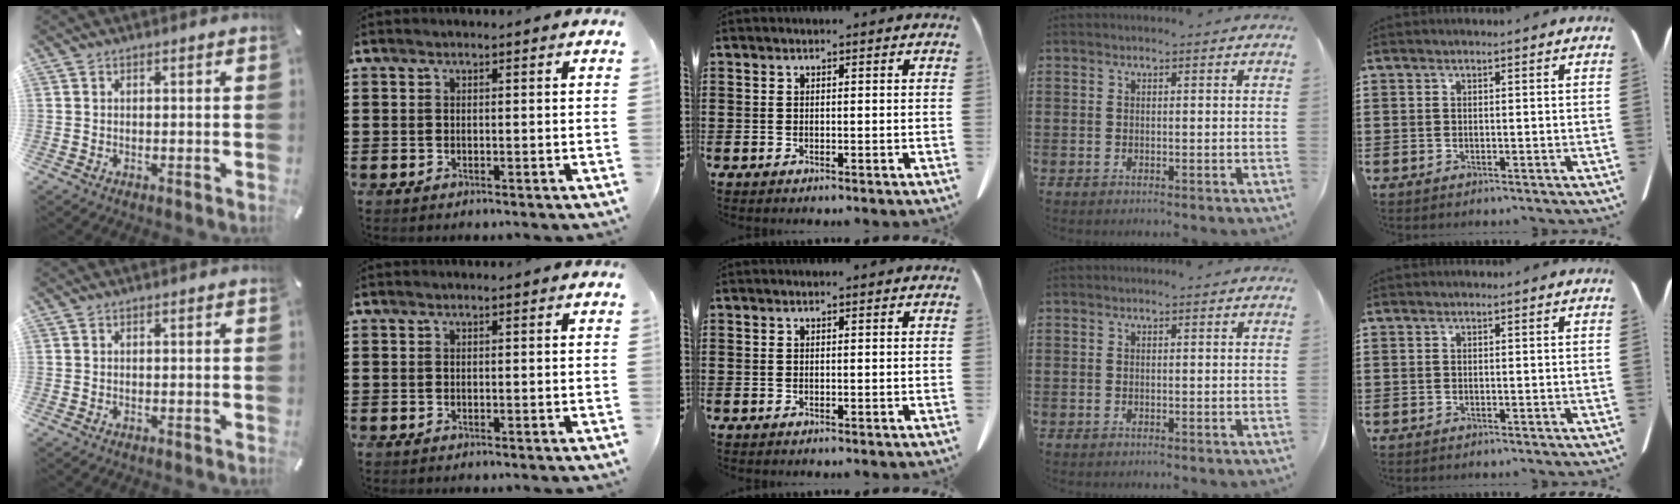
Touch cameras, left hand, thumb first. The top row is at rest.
{}